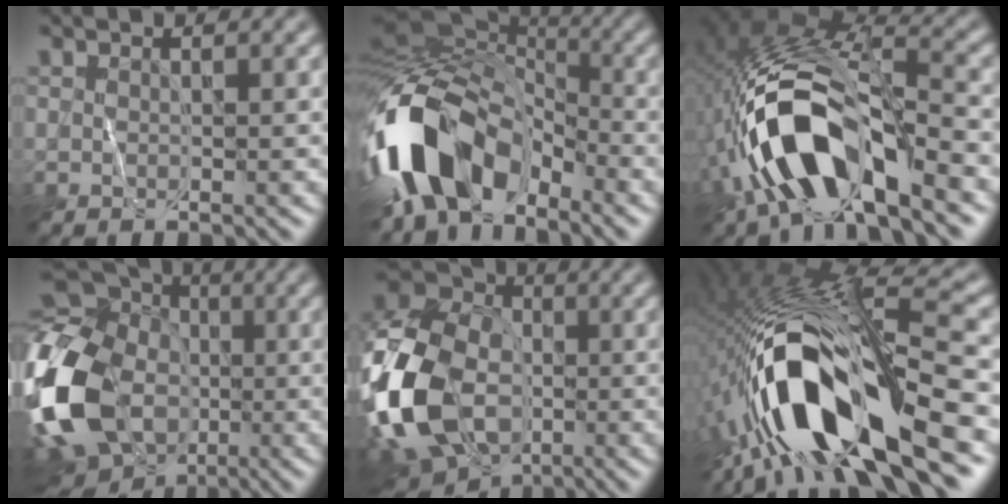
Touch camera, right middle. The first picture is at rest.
{"total": 12.6, "force": [-5.7, 7.6, 8.3], "torque": [-0.161, 0.008, -0.119]}
{"total": 12.0, "force": [-5.3, 4.9, 9.6], "torque": [-0.195, 0.007, -0.098]}
{"total": 19.0, "force": [-3.9, 14.9, 11.1], "torque": [-0.250, -0.016, -0.088]}
{"total": 18.8, "force": [-4.9, 13.4, 12.3], "torque": [-0.292, -0.015, -0.093]}
{"total": 16.7, "force": [-6.0, 5.4, 14.6], "torque": [-0.270, 0.011, -0.103]}